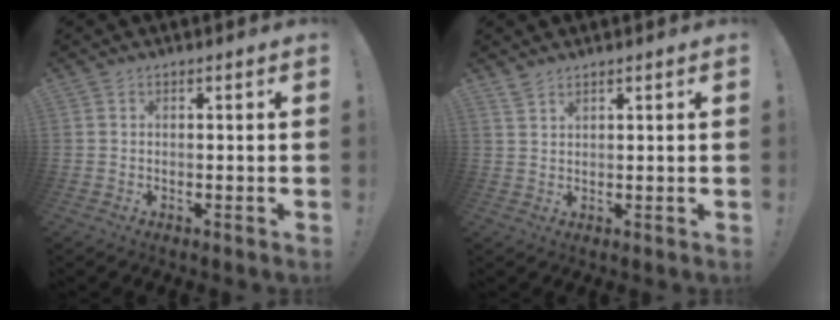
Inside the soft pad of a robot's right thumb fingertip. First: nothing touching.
{"total": 1.9, "force": [1.8, 0.5, 0.6], "torque": [-0.005, -0.013, 0.032]}